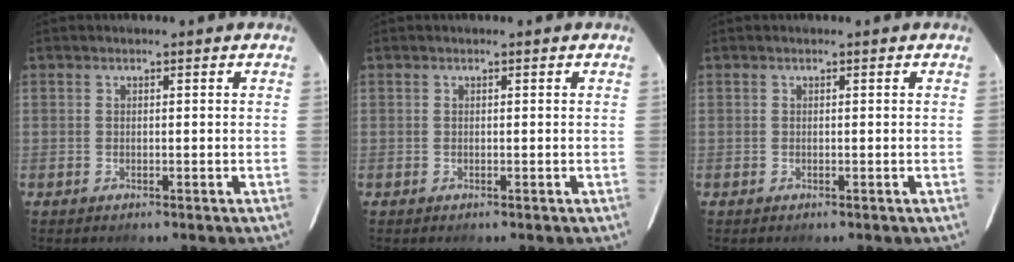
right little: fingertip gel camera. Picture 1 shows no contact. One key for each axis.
{"total": 0.0}
{"total": 0.0}